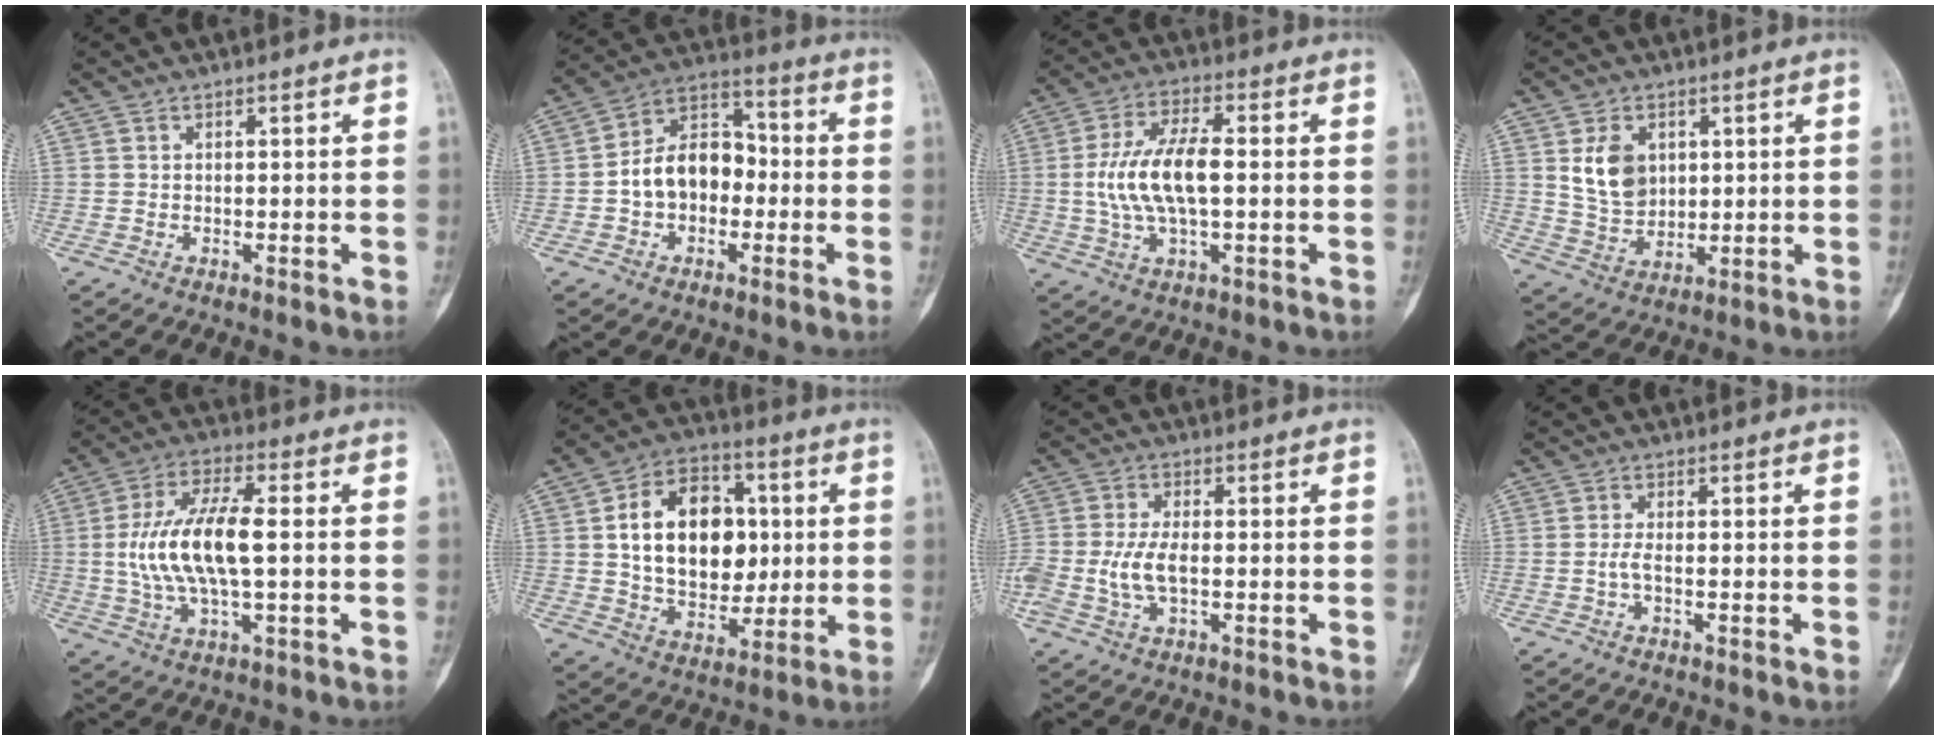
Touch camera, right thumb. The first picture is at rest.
{"total": 12.2, "force": [-1.6, 8.8, 8.3], "torque": [-0.111, 0.045, -0.039]}
{"total": 12.3, "force": [0.0, 5.2, 11.1], "torque": [-0.230, 0.016, -0.002]}
{"total": 8.6, "force": [2.5, 6.4, 5.3], "torque": [-0.071, -0.017, 0.058]}
{"total": 14.0, "force": [0.2, 5.2, 13.0], "torque": [-0.273, 0.015, 0.005]}
{"total": 19.2, "force": [2.6, 13.4, 13.5], "torque": [-0.169, 0.008, 0.046]}
{"total": 6.3, "force": [-1.0, 3.2, 5.3], "torque": [-0.127, 0.008, -0.017]}
{"total": 1.5, "force": [-0.4, 0.3, 1.4], "torque": [-0.033, -0.001, -0.011]}